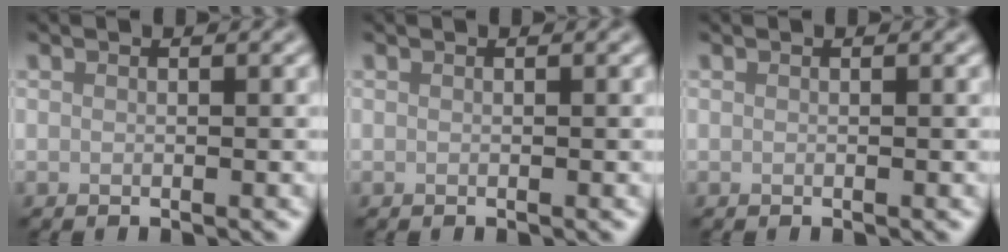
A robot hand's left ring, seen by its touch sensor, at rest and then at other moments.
{"total": 0.0}
{"total": 0.0}